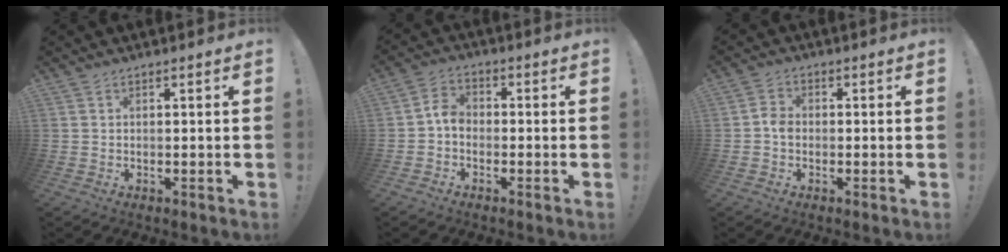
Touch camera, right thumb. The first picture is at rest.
{"total": 5.5, "force": [-1.7, 3.9, 3.6], "torque": [-0.071, 0.019, -0.028]}
{"total": 3.7, "force": [-1.3, 2.7, 2.2], "torque": [-0.030, 0.013, -0.023]}